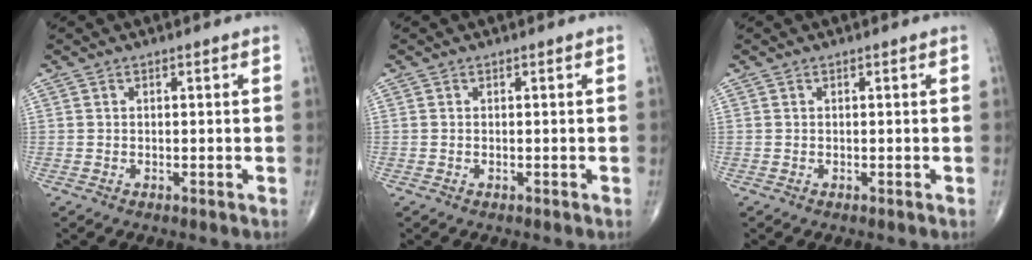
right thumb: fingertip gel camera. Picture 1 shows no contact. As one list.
[{"total": 0.0}, {"total": 0.0}]